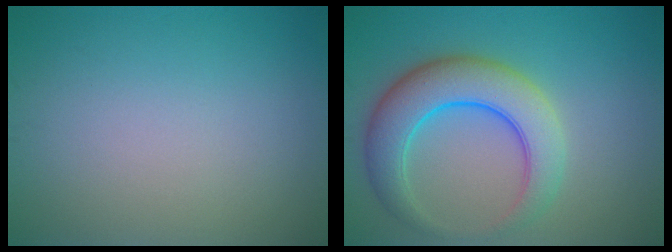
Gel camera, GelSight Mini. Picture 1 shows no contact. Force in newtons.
{"total": 7.0, "press": 7.0, "slide": 0.1}